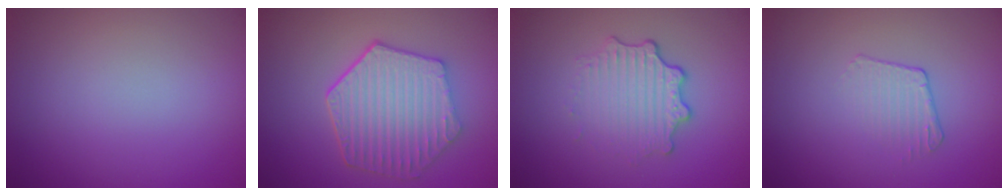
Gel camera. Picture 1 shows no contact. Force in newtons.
{"total": 6.5, "press": 4.9, "slide": 4.3}
{"total": 3.2, "press": 2.5, "slide": 2.1}
{"total": 1.5, "press": 0.7, "slide": 1.4}